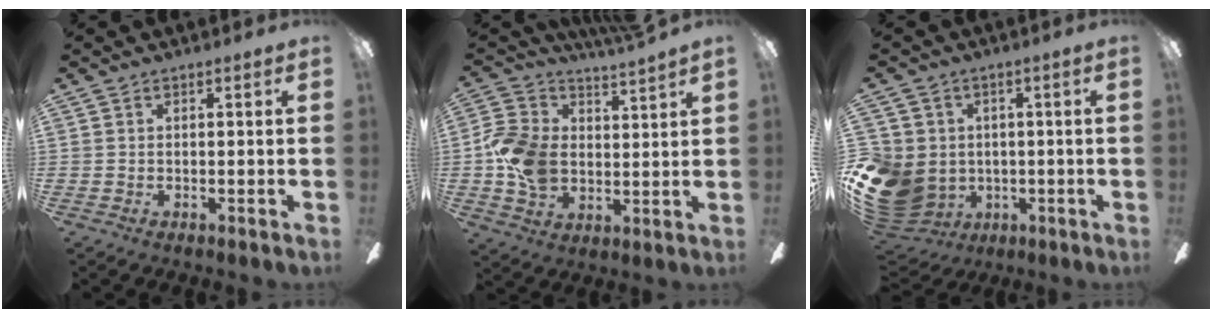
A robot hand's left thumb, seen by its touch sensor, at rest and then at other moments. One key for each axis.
{"total": 9.9, "fx": 2.1, "fy": 6.9, "fz": 6.8, "tx": -0.152, "ty": 0.000, "tz": 0.045}
{"total": 12.8, "fx": -2.3, "fy": 11.2, "fz": 5.8, "tx": -0.155, "ty": 0.009, "tz": -0.040}